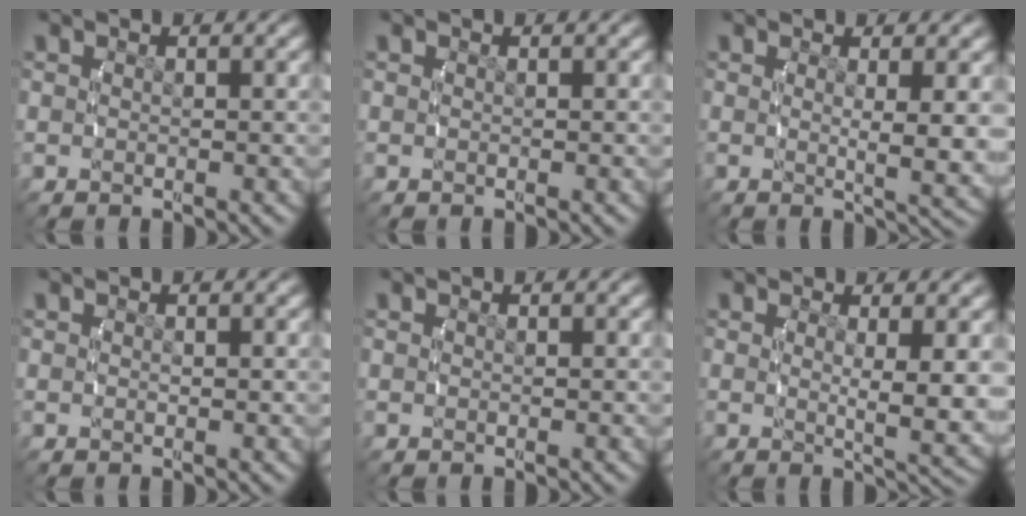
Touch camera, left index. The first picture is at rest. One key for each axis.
{"total": 0.0}
{"total": 3.4, "fx": 0.8, "fy": -0.2, "fz": 3.3, "tx": -0.047, "ty": -0.009, "tz": 0.015}
{"total": 0.0}
{"total": 0.0}
{"total": 3.9, "fx": 0.9, "fy": -0.1, "fz": 3.8, "tx": -0.055, "ty": -0.012, "tz": 0.019}